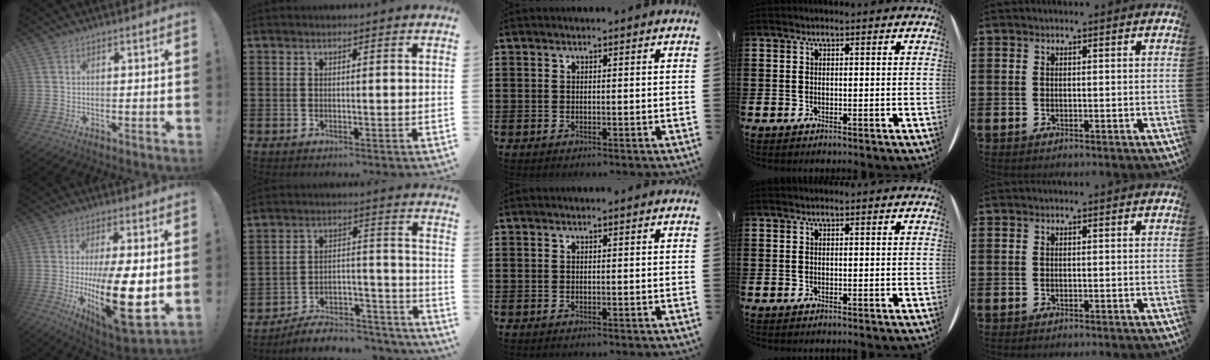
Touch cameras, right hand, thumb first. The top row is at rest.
{"thumb": {"total": 21.1, "force": [-2.4, 7.2, 19.6], "torque": [-0.331, -0.013, -0.027]}, "index": {"total": 5.9, "force": [-5.6, 1.2, 1.5], "torque": [-0.021, 0.008, -0.107]}}